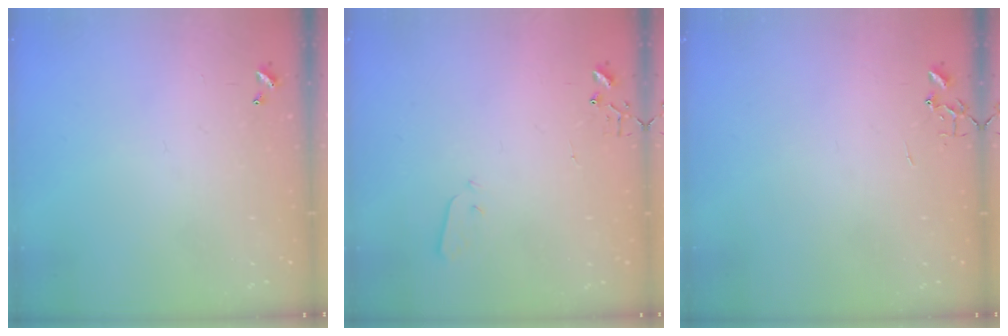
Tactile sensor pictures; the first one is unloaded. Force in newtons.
{"total": 3.1, "press": 3.0, "slide": 0.9}
{"total": 0.0}